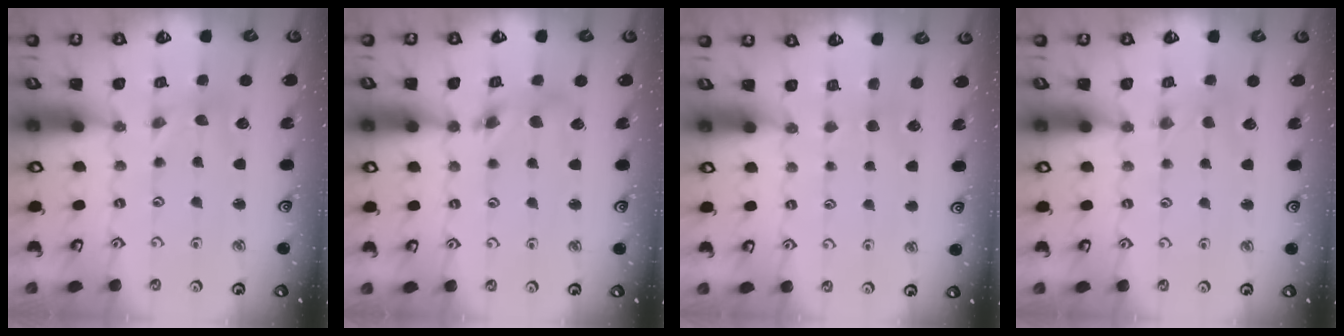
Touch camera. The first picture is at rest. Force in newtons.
{"total": 7.9, "press": 7.8, "slide": 1.1}
{"total": 2.3, "press": 2.2, "slide": 0.4}
{"total": 0.0}